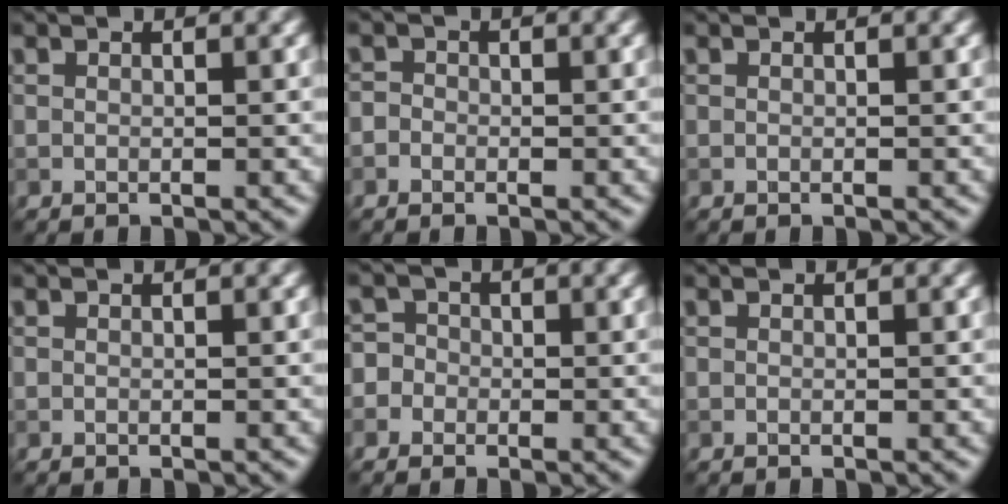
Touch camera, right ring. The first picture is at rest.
{"total": 1.0, "force": [-0.4, 0.9, 0.2], "torque": [0.002, 0.000, -0.016]}
{"total": 0.0}
{"total": 0.0}
{"total": 3.6, "force": [-1.0, 3.4, 0.8], "torque": [0.016, 0.017, -0.050]}
{"total": 0.0}